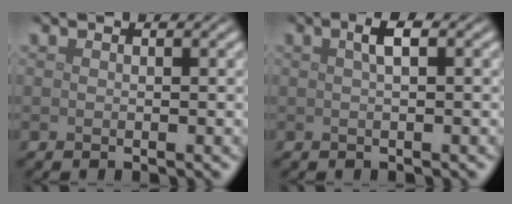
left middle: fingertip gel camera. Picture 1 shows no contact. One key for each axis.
{"total": 1.9, "fx": 0.6, "fy": 0.4, "fz": 1.7, "tx": -0.027, "ty": 0.010, "tz": 0.009}